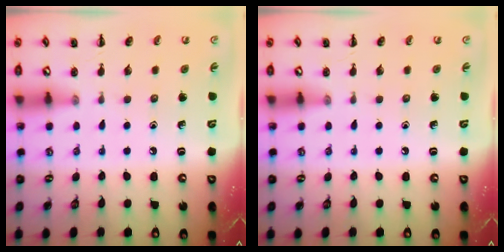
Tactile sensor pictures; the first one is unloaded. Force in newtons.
{"total": 0.0}